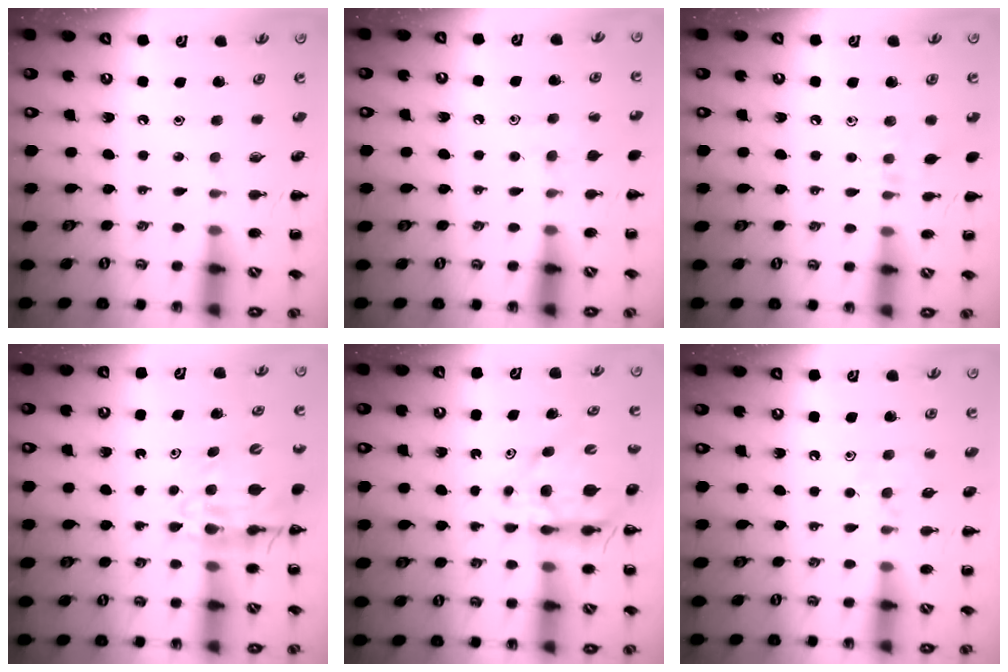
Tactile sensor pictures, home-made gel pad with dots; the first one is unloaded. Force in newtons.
{"total": 5.6, "press": 5.2, "slide": 1.9}
{"total": 5.3, "press": 5.0, "slide": 1.7}
{"total": 13.5, "press": 12.9, "slide": 4.2}
{"total": 8.8, "press": 8.3, "slide": 3.0}
{"total": 5.3, "press": 5.0, "slide": 1.8}